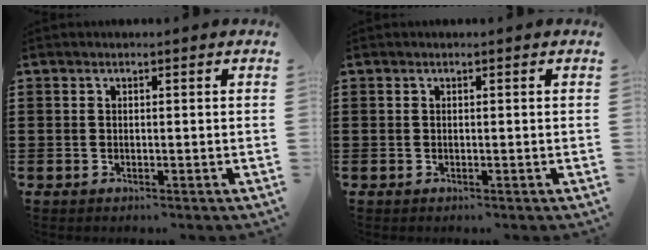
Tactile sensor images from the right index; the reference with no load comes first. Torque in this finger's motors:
{"motor_torque": [1.46, 0.67, 0.00, 0.00]}